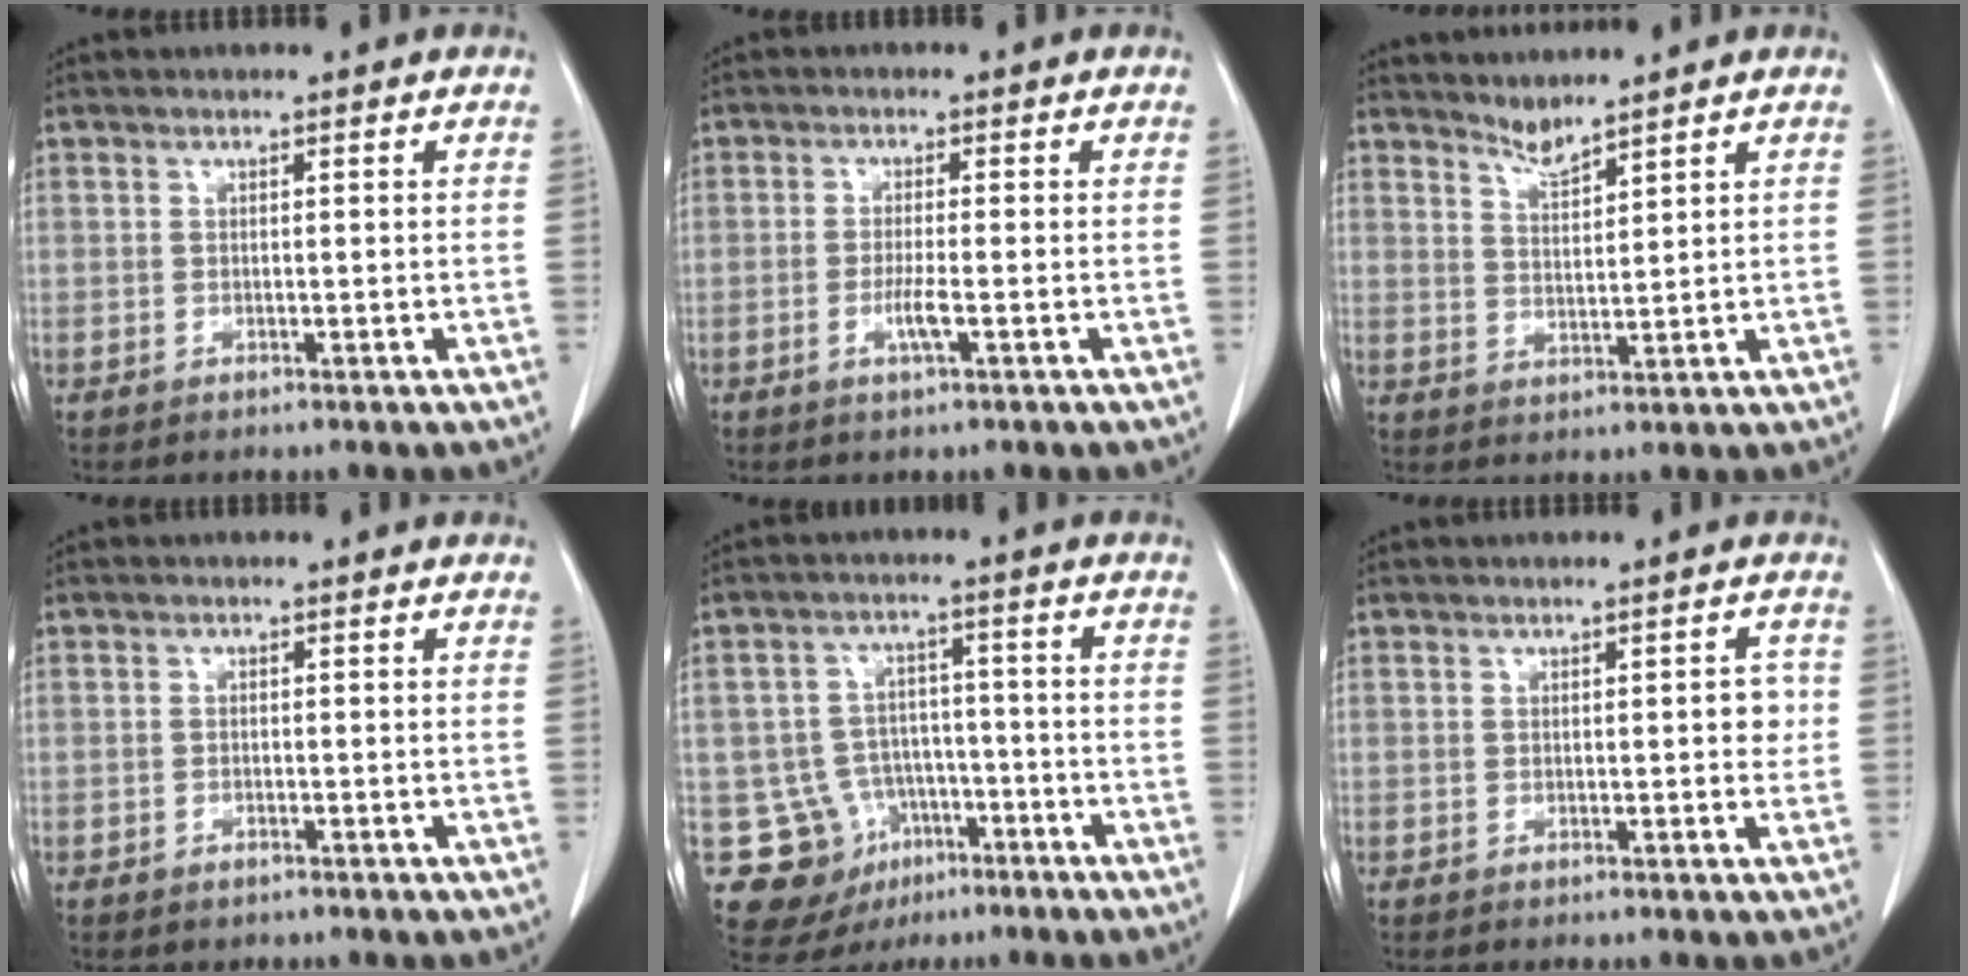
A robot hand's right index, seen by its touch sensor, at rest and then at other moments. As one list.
[{"total": 2.9, "force": [-0.9, 0.1, 2.7], "torque": [-0.052, -0.003, -0.018]}, {"total": 2.9, "force": [2.8, -0.4, 0.4], "torque": [-0.010, -0.008, 0.059]}, {"total": 0.9, "force": [-0.6, 0.6, 0.3], "torque": [-0.008, 0.001, -0.005]}, {"total": 11.3, "force": [-4.9, 9.8, 2.6], "torque": [-0.050, 0.033, -0.060]}, {"total": 2.1, "force": [0.1, 1.0, 1.9], "torque": [-0.017, 0.004, 0.001]}]